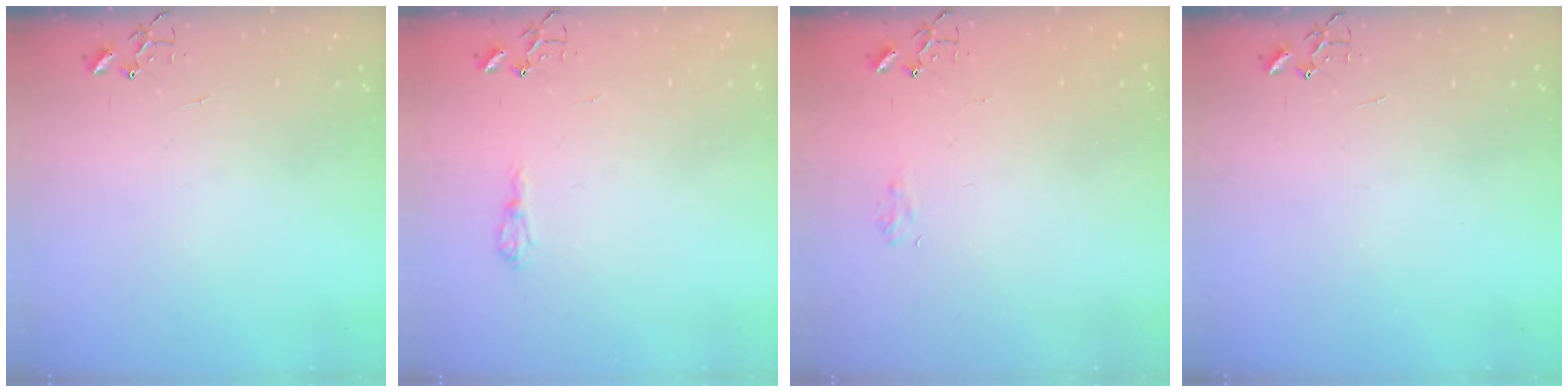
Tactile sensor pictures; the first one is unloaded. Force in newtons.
{"total": 7.2, "press": 7.1, "slide": 0.6}
{"total": 6.9, "press": 6.8, "slide": 0.8}
{"total": 0.0}